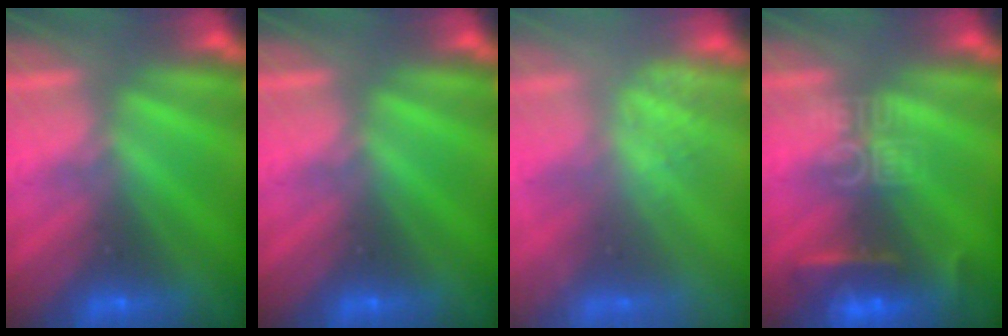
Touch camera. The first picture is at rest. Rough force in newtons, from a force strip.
{"total": 0.0}
{"total": 2.4}
{"total": 8.2}